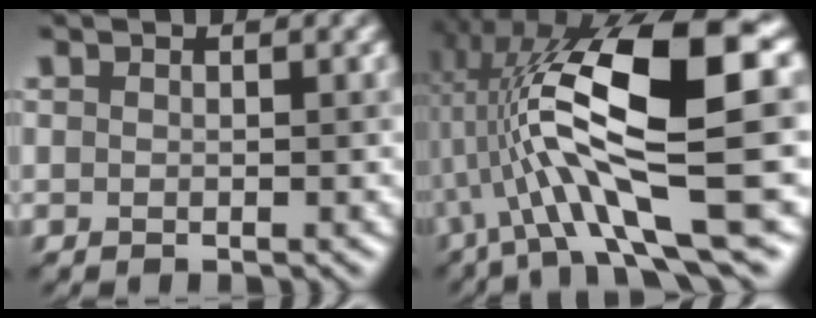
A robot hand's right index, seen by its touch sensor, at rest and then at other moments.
{"total": 13.7, "force": [1.0, 3.1, 13.3], "torque": [-0.227, 0.009, 0.021]}